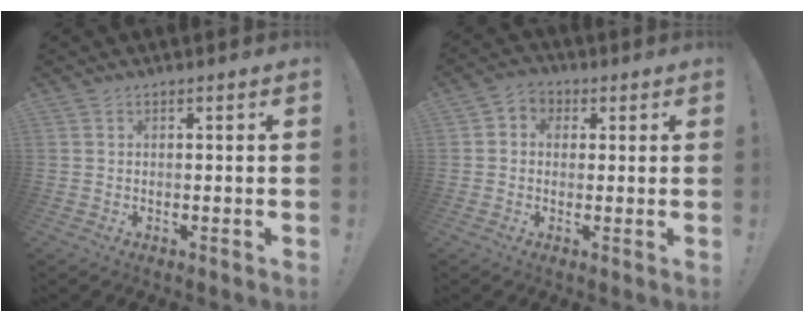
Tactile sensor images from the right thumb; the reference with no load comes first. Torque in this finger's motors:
{"motor_torque": [-0.29, 0.18, -0.03, 0.19, 0.07]}